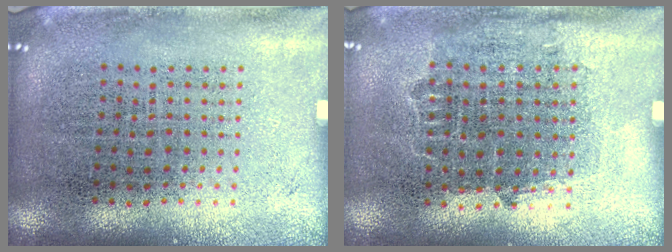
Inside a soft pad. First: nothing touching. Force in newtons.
{"total": 0.8, "press": 0.7, "slide": 0.4}